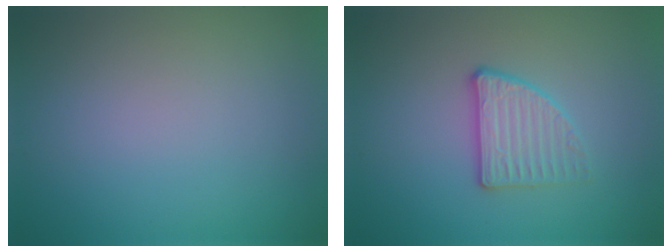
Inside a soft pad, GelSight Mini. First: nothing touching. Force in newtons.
{"total": 2.7, "press": 2.6, "slide": 0.8}